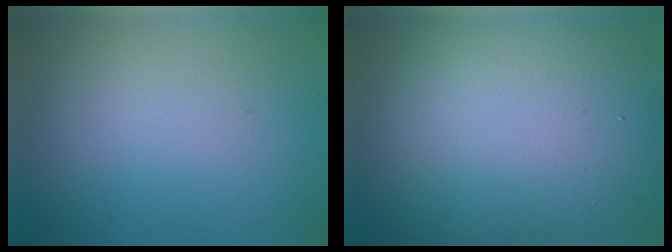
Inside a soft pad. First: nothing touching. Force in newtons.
{"total": 14.8, "press": 14.8, "slide": 1.2}